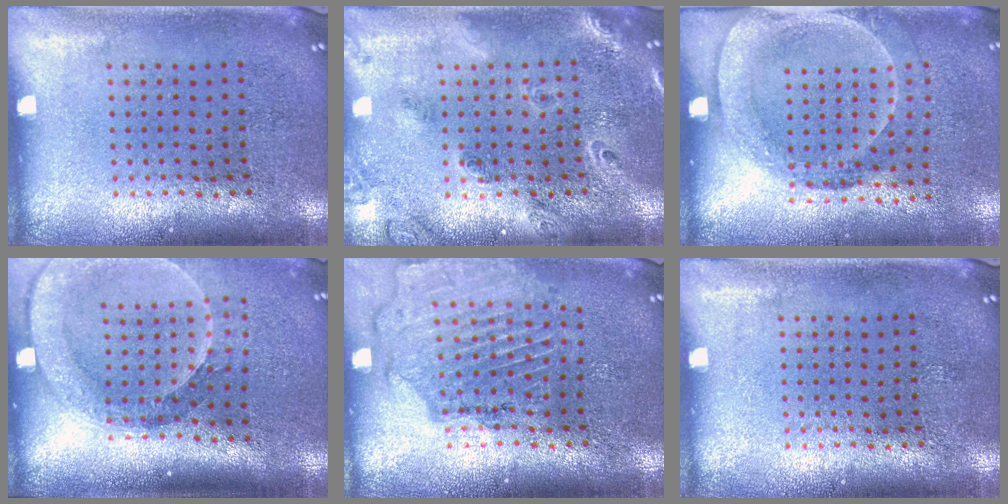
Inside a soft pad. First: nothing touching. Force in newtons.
{"total": 1.8, "press": 1.5, "slide": 1.0}
{"total": 1.6, "press": 1.2, "slide": 1.1}
{"total": 2.6, "press": 2.0, "slide": 1.7}
{"total": 1.6, "press": 1.5, "slide": 0.3}
{"total": 0.0}